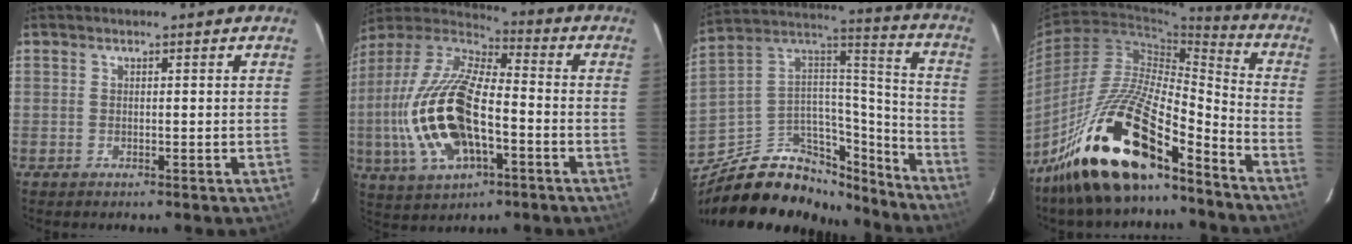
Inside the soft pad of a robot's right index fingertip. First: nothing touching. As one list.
[{"total": 21.7, "force": [-5.0, 9.8, 18.7], "torque": [-0.405, -0.009, -0.091]}, {"total": 25.8, "force": [-19.8, 12.3, 11.0], "torque": [-0.201, 0.065, -0.298]}, {"total": 20.8, "force": [-14.6, 6.2, 13.4], "torque": [-0.256, -0.001, -0.271]}]